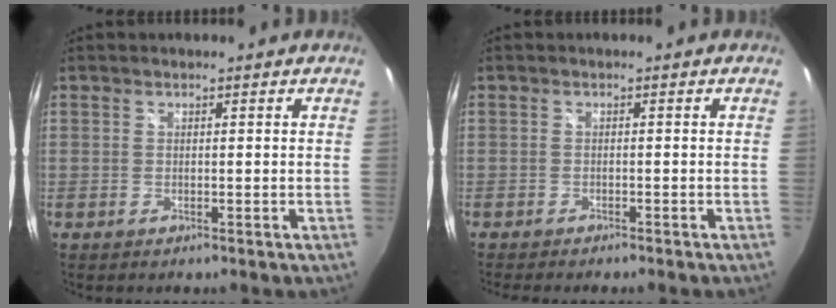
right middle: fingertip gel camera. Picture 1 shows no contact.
{"total": 3.1, "force": [-2.8, 0.1, 1.3], "torque": [-0.027, -0.013, -0.045]}